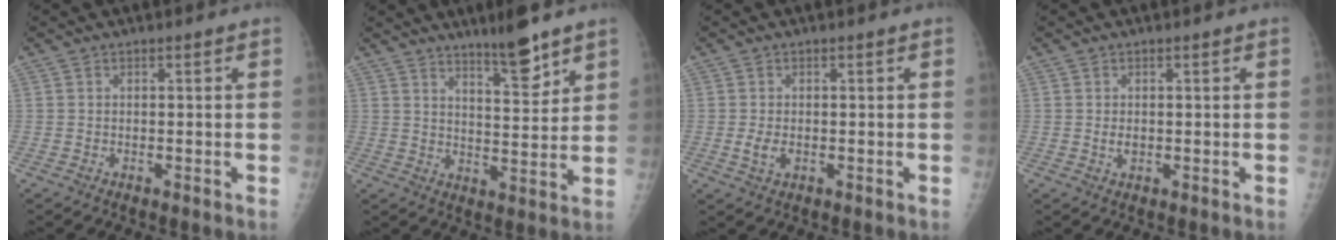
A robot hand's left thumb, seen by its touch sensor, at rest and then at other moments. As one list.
[{"total": 8.0, "force": [6.2, 1.5, 4.9], "torque": [-0.066, -0.051, 0.103]}, {"total": 2.7, "force": [-0.4, 1.7, 2.1], "torque": [-0.041, -0.004, -0.005]}, {"total": 1.5, "force": [0.1, 1.1, 1.0], "torque": [-0.014, -0.001, 0.005]}]